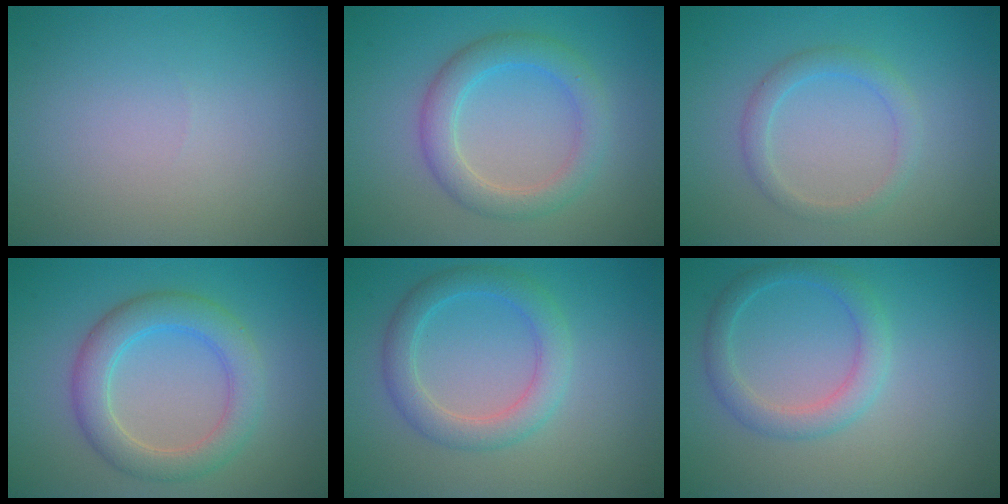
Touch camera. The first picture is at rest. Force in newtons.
{"total": 3.7, "press": 3.7, "slide": 0.2}
{"total": 2.1, "press": 2.1, "slide": 0.1}
{"total": 4.6, "press": 4.6, "slide": 0.4}
{"total": 3.5, "press": 3.5, "slide": 0.2}
{"total": 2.7, "press": 2.7, "slide": 0.1}